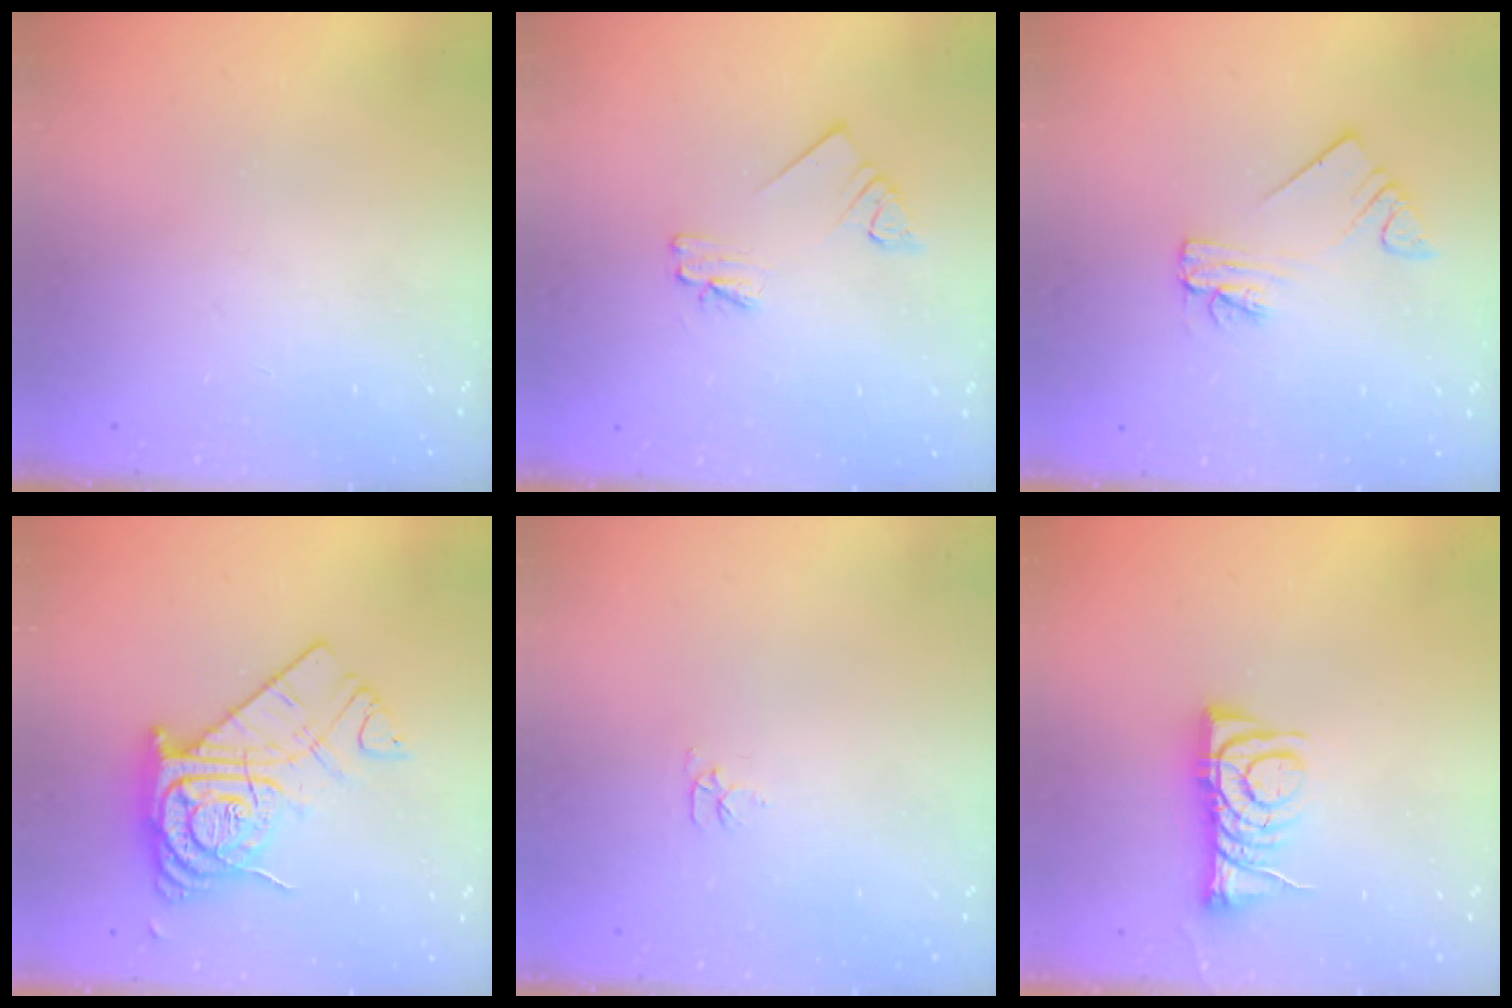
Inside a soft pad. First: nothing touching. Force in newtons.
{"total": 2.3, "press": 2.3, "slide": 0.1}
{"total": 2.2, "press": 2.2, "slide": 0.1}
{"total": 15.3, "press": 15.2, "slide": 1.5}
{"total": 3.1, "press": 3.1, "slide": 0.3}
{"total": 8.8, "press": 8.8, "slide": 0.7}